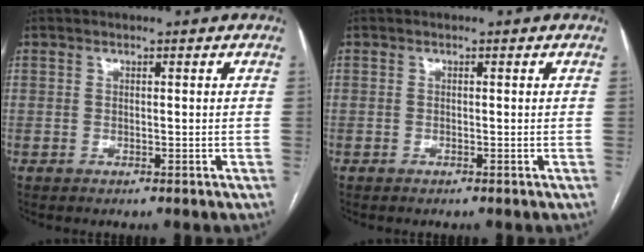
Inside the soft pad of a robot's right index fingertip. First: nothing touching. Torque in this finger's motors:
{"motor_torque": [-0.01, -0.01, 0.00, -0.01]}